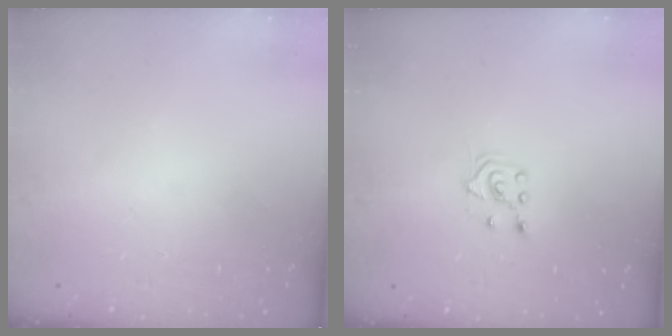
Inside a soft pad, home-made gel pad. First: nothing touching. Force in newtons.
{"total": 3.0, "press": 2.9, "slide": 0.7}